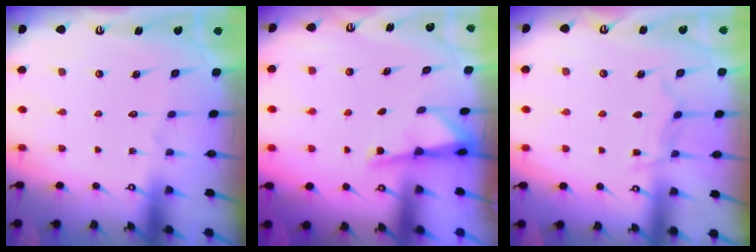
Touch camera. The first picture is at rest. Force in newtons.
{"total": 3.0, "press": 2.9, "slide": 0.6}
{"total": 6.1, "press": 6.1, "slide": 0.7}